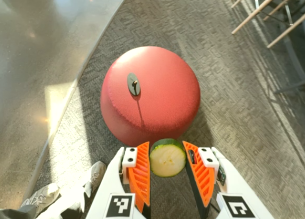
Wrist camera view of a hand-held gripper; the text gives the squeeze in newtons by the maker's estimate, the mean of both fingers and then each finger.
{"total": 9.9, "left": 10.0, "right": 9.7}